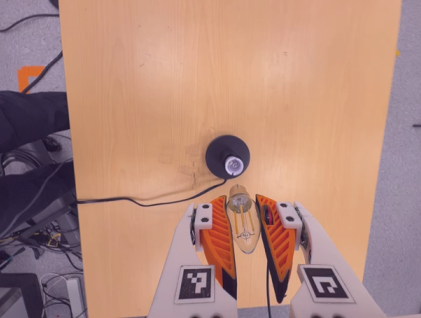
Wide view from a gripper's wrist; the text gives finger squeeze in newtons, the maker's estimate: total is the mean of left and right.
{"total": 21.0, "left": 23.3, "right": 18.8}